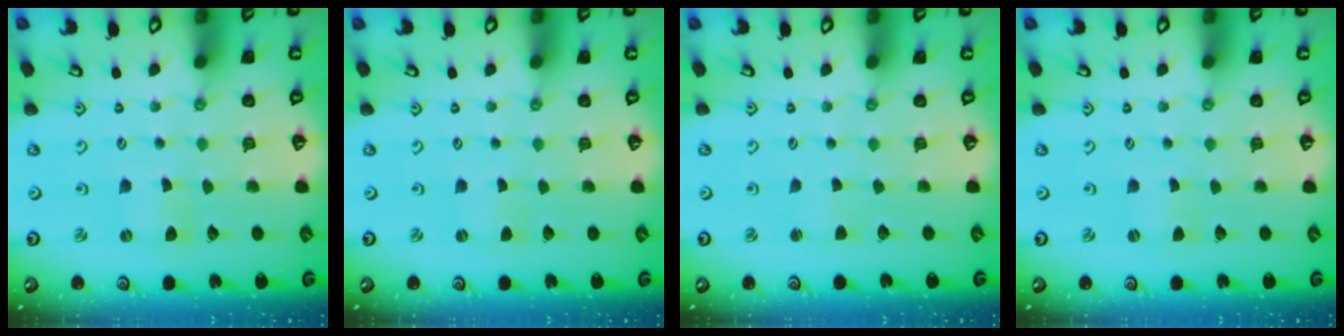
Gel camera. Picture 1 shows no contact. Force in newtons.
{"total": 0.0}
{"total": 2.2, "press": 2.2, "slide": 0.3}
{"total": 0.0}